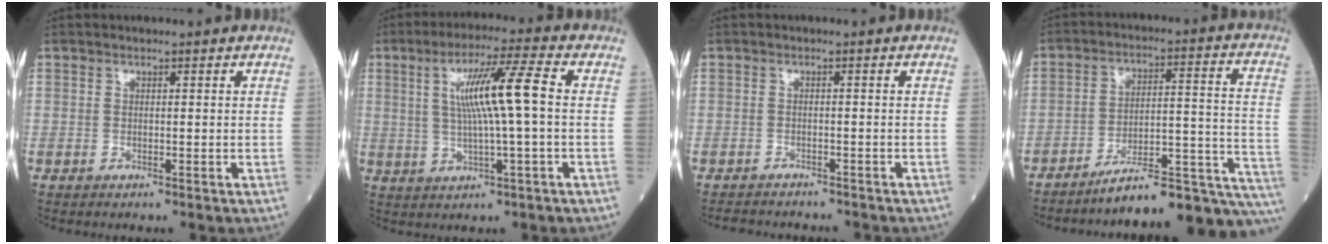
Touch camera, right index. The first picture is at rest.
{"total": 9.8, "force": [1.3, -0.3, 9.8], "torque": [-0.177, 0.010, 0.024]}
{"total": 5.9, "force": [-5.6, 1.3, 1.3], "torque": [-0.016, -0.006, -0.077]}
{"total": 18.8, "force": [-16.1, 1.6, 9.6], "torque": [-0.066, 0.052, -0.228]}